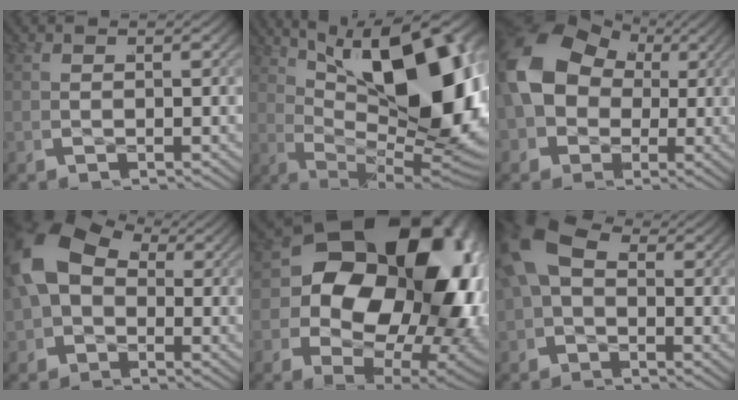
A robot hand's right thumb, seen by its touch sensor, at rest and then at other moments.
{"total": 19.1, "force": [2.2, 9.3, 16.5], "torque": [-0.250, -0.035, 0.060]}
{"total": 13.4, "force": [0.9, 10.6, 8.0], "torque": [-0.196, -0.039, 0.031]}
{"total": 11.6, "force": [1.7, 9.2, 6.9], "torque": [-0.154, -0.010, 0.030]}
{"total": 27.2, "force": [1.8, 17.5, 20.8], "torque": [-0.337, -0.060, 0.047]}
{"total": 6.6, "force": [0.7, 5.1, 4.2], "torque": [-0.093, -0.005, 0.013]}